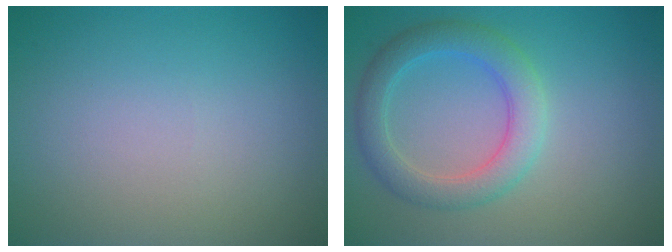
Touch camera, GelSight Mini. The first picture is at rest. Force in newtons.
{"total": 4.0, "press": 4.0, "slide": 0.2}